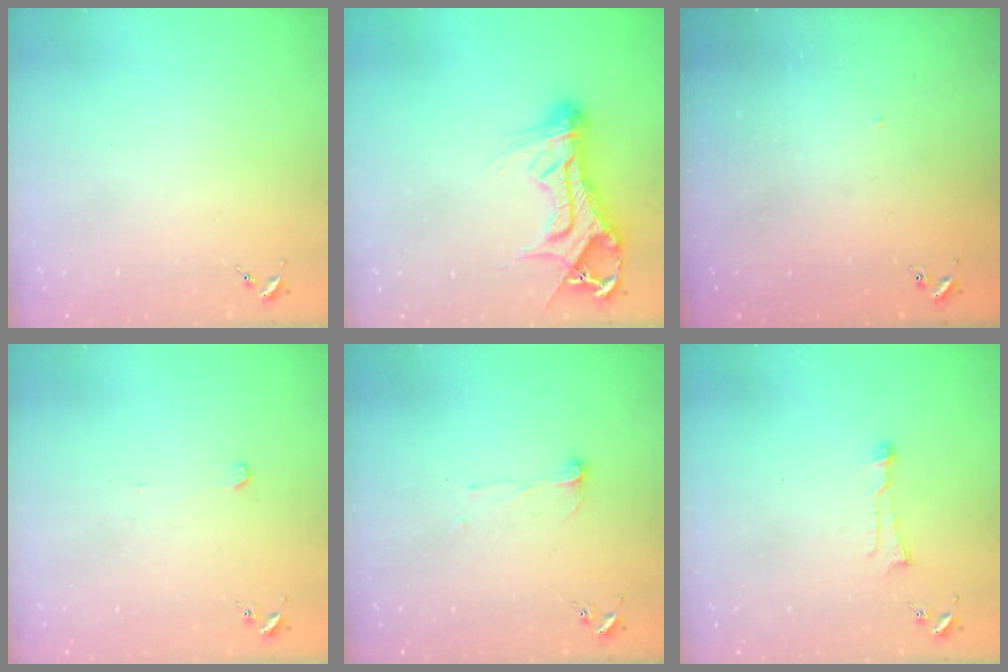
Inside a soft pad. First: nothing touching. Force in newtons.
{"total": 15.2, "press": 15.1, "slide": 1.4}
{"total": 1.2, "press": 1.2, "slide": 0.1}
{"total": 2.4, "press": 2.4, "slide": 0.2}
{"total": 5.3, "press": 5.3, "slide": 0.6}
{"total": 6.5, "press": 6.5, "slide": 0.4}